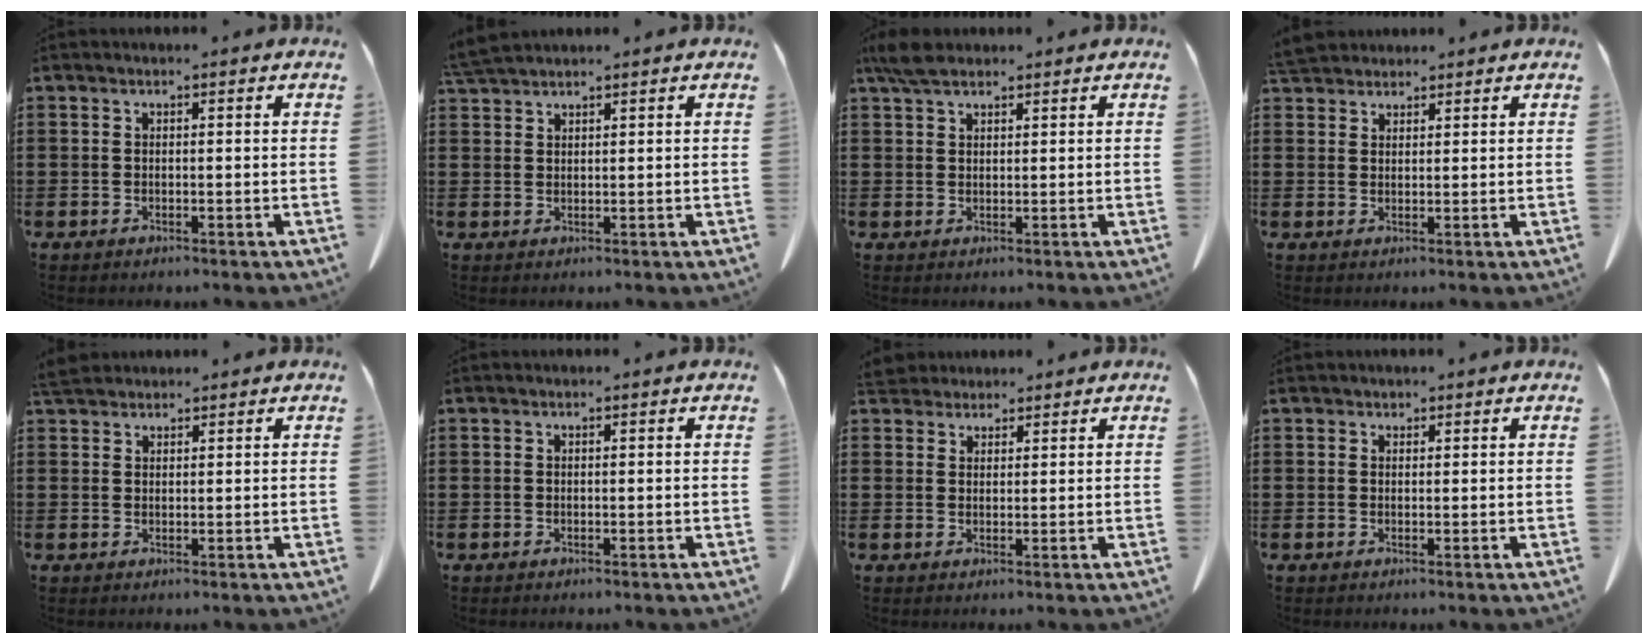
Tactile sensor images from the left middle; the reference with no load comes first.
{"total": 3.1, "force": [2.9, 0.1, 1.1], "torque": [-0.030, -0.003, 0.057]}
{"total": 3.8, "force": [2.8, 1.4, 2.3], "torque": [-0.052, 0.006, 0.053]}
{"total": 3.8, "force": [3.5, 1.0, 0.9], "torque": [-0.029, -0.003, 0.069]}
{"total": 2.9, "force": [2.7, 0.9, 0.9], "torque": [-0.027, 0.000, 0.053]}
{"total": 0.0}
{"total": 3.0, "force": [2.8, 1.0, 0.4], "torque": [-0.018, -0.001, 0.055]}
{"total": 0.7, "force": [0.6, 0.4, 0.0], "torque": [-0.003, 0.000, 0.013]}